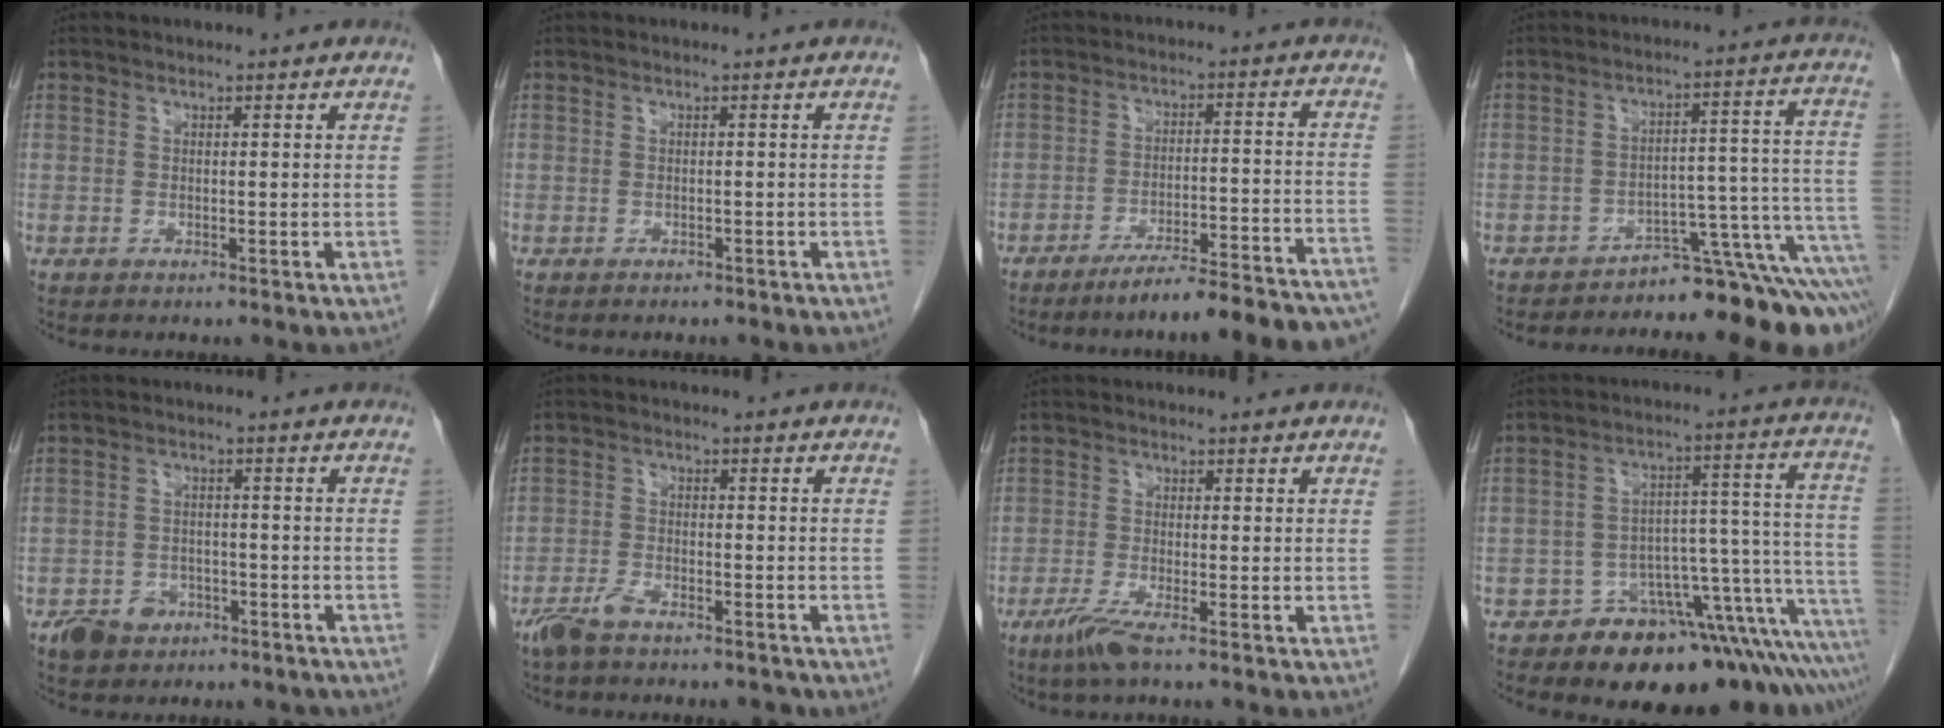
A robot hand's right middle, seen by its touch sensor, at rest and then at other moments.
{"total": 2.4, "force": [-2.1, 0.9, 0.9], "torque": [-0.021, -0.003, -0.019]}
{"total": 17.9, "force": [-16.1, 0.5, 7.8], "torque": [-0.073, 0.011, -0.218]}
{"total": 11.3, "force": [-10.0, 1.0, 5.2], "torque": [-0.023, 0.062, -0.139]}
{"total": 5.3, "force": [-3.4, 3.7, 1.5], "torque": [-0.025, 0.011, -0.047]}
{"total": 6.1, "force": [-5.1, 1.7, 2.8], "torque": [-0.051, -0.004, -0.088]}
{"total": 3.6, "force": [-2.3, 0.0, 2.8], "torque": [-0.061, -0.011, -0.050]}
{"total": 16.3, "force": [-13.3, 3.3, 8.8], "torque": [-0.020, 0.071, -0.178]}